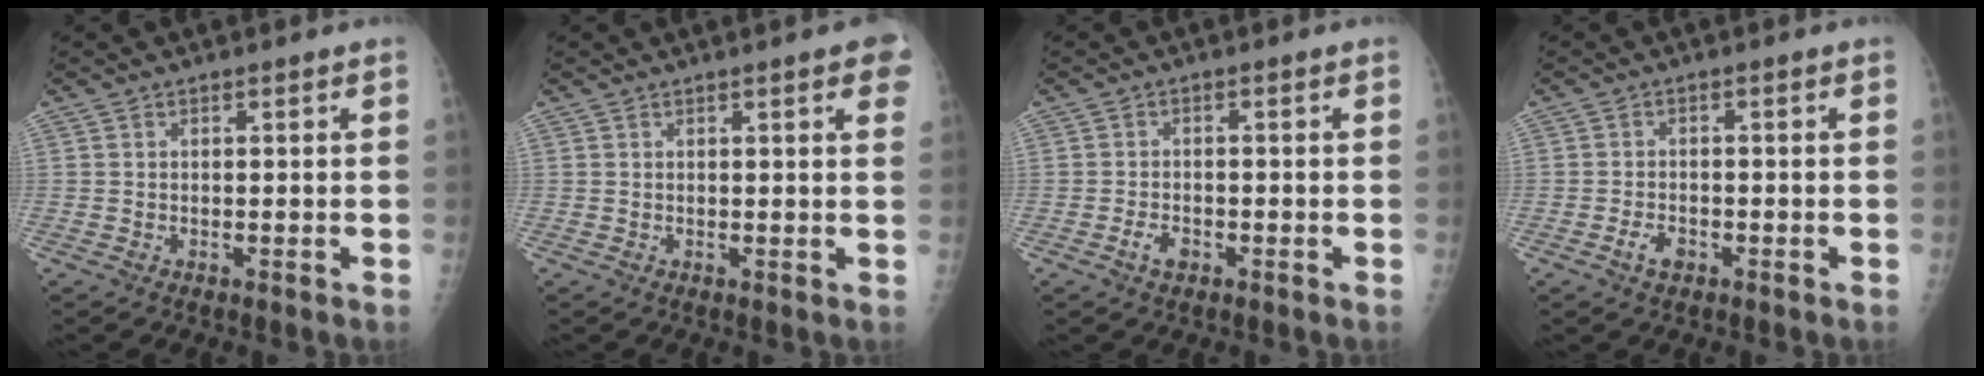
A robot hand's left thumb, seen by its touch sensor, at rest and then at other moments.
{"total": 4.8, "force": [2.6, 1.0, 3.9], "torque": [-0.030, 0.002, 0.025]}
{"total": 2.6, "force": [-1.3, 1.6, 1.6], "torque": [-0.025, 0.006, -0.021]}
{"total": 2.7, "force": [-1.4, 1.7, 1.6], "torque": [-0.026, 0.007, -0.022]}